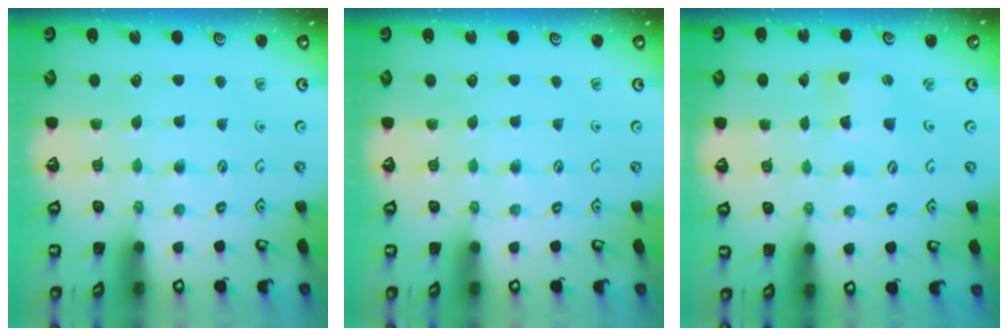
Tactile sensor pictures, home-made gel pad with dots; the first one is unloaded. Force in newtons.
{"total": 0.0}
{"total": 1.2, "press": 1.1, "slide": 0.3}